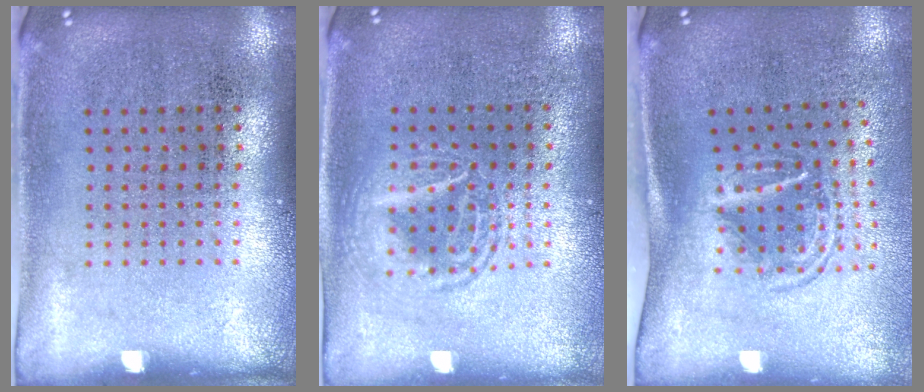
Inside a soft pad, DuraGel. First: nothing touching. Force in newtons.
{"total": 1.4, "press": 1.4, "slide": 0.1}
{"total": 1.7, "press": 1.1, "slide": 1.3}